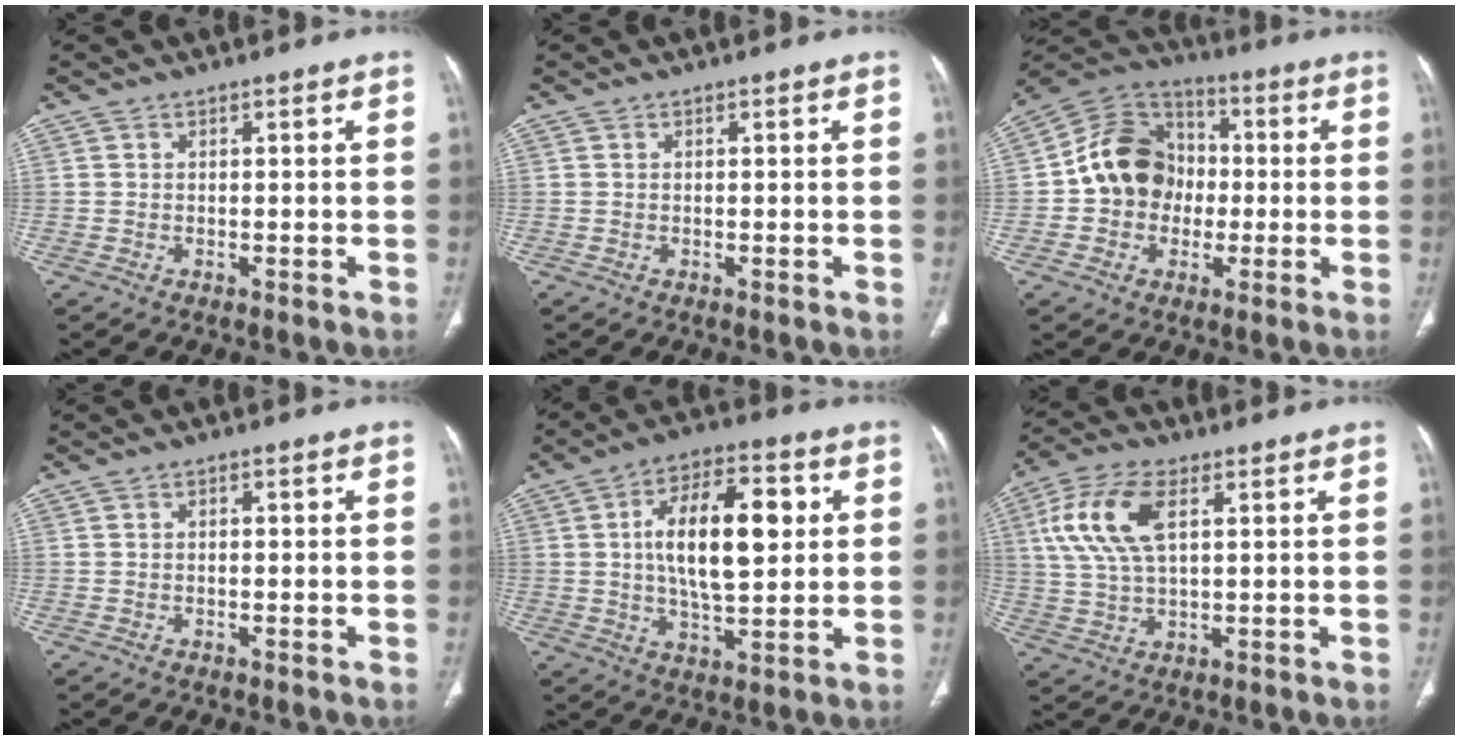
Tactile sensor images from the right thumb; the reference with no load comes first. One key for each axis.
{"total": 0.0}
{"total": 14.1, "fx": -0.8, "fy": 11.9, "fz": 7.4, "tx": -0.095, "ty": 0.031, "tz": -0.024}
{"total": 0.7, "fx": 0.0, "fy": 0.3, "fz": 0.6, "tx": -0.016, "ty": 0.005, "tz": 0.003}
{"total": 16.2, "fx": 2.8, "fy": 7.4, "fz": 14.1, "tx": -0.218, "ty": 0.007, "tz": 0.045}
{"total": 11.9, "fx": 3.8, "fy": 5.8, "fz": 9.7, "tx": -0.213, "ty": 0.005, "tz": 0.077}